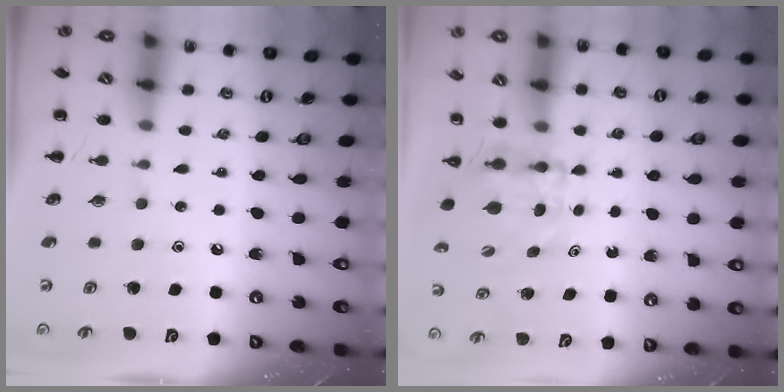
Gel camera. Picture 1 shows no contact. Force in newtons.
{"total": 3.9, "press": 3.9, "slide": 0.1}